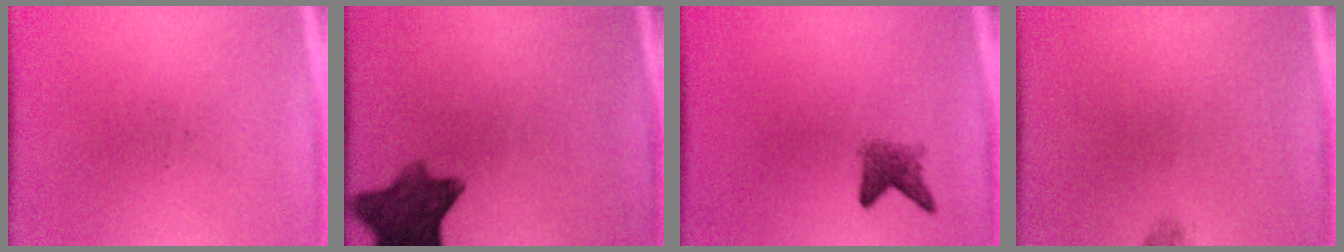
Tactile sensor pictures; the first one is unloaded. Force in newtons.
{"total": 9.2}
{"total": 2.6}
{"total": 0.8}